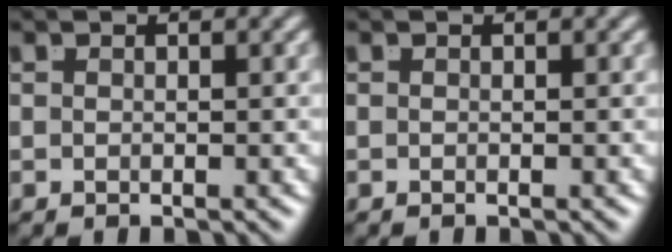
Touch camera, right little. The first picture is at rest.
{"total": 0.0}